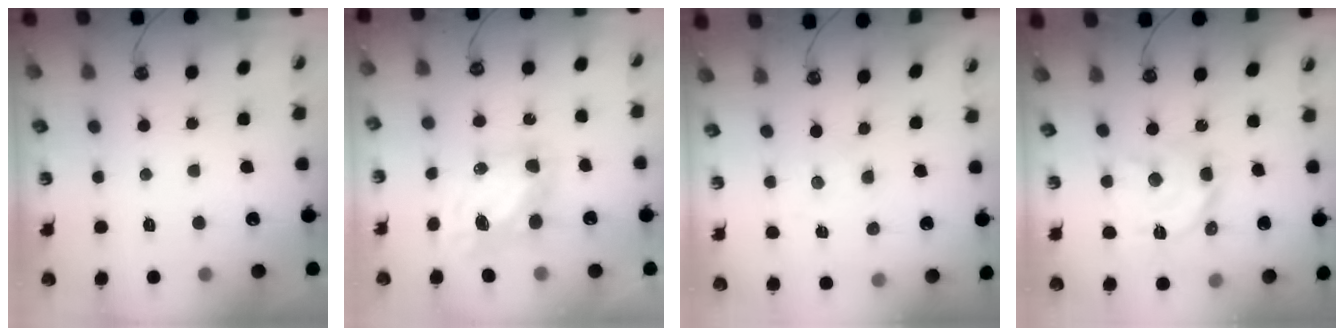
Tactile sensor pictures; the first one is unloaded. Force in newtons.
{"total": 8.2, "press": 8.2, "slide": 0.3}
{"total": 0.0}
{"total": 13.9, "press": 13.9, "slide": 1.2}